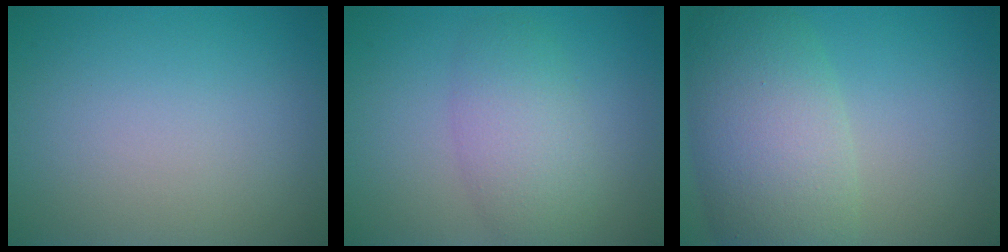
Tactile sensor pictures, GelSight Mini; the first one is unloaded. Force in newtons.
{"total": 4.2, "press": 4.2, "slide": 0.0}
{"total": 8.4, "press": 8.4, "slide": 0.3}